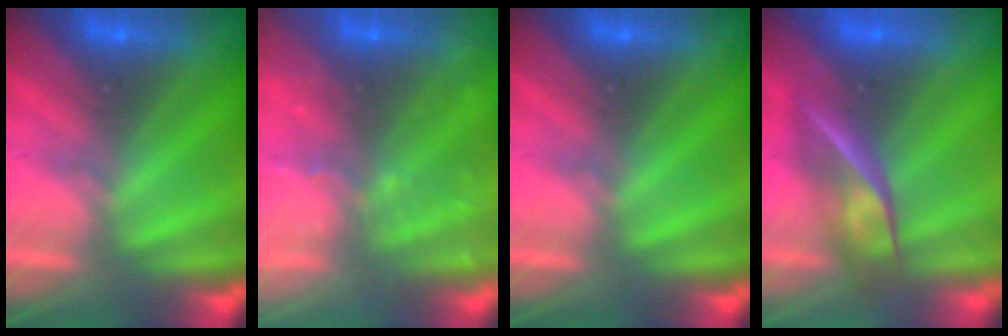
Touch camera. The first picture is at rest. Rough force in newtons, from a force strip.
{"total": 5.9}
{"total": 0.0}
{"total": 2.5}